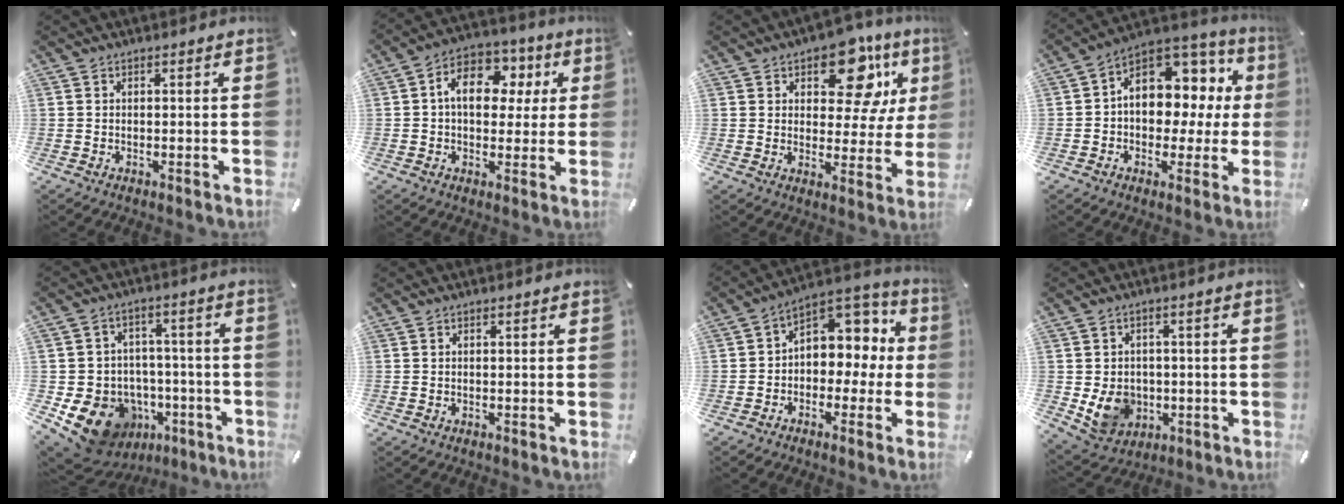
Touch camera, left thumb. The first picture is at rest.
{"total": 12.0, "force": [2.0, 8.6, 8.1], "torque": [-0.124, 0.002, 0.032]}
{"total": 15.0, "force": [7.6, 8.4, 9.8], "torque": [-0.134, -0.037, 0.127]}
{"total": 11.6, "force": [2.1, 9.2, 6.7], "torque": [-0.093, -0.025, 0.044]}
{"total": 14.6, "force": [-5.9, 12.1, 5.8], "torque": [-0.104, 0.027, -0.084]}
{"total": 0.0}
{"total": 7.6, "force": [1.3, 6.7, 3.3], "torque": [-0.051, -0.013, 0.026]}
{"total": 9.4, "force": [-1.5, 8.2, 4.4], "torque": [-0.097, 0.003, -0.025]}